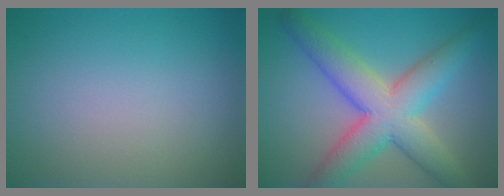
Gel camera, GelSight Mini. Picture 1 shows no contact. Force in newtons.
{"total": 8.1, "press": 8.1, "slide": 0.3}